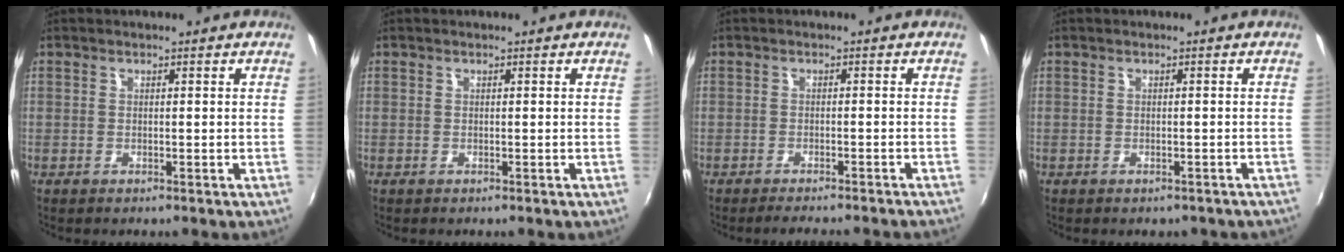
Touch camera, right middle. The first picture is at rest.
{"total": 0.0}
{"total": 5.6, "force": [-5.1, 0.0, 2.3], "torque": [-0.044, -0.010, -0.072]}
{"total": 2.7, "force": [-2.2, 1.2, 1.0], "torque": [-0.017, -0.006, -0.023]}